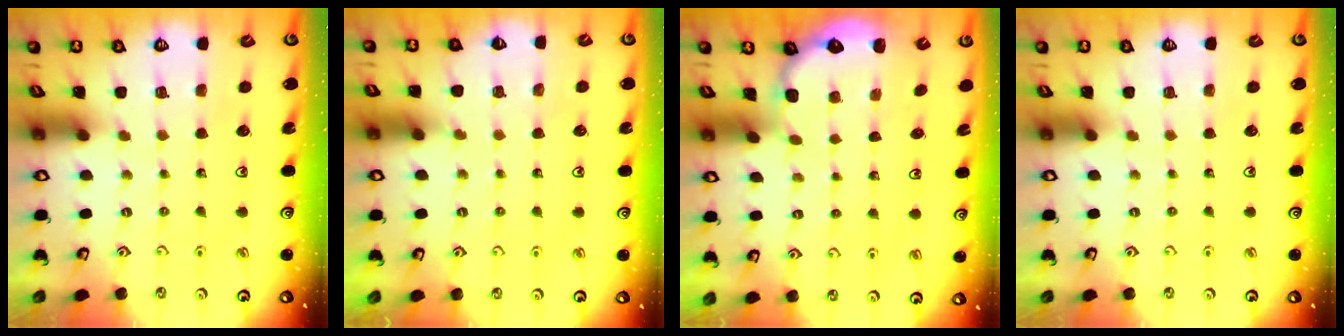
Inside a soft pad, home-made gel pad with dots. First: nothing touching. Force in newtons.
{"total": 3.8, "press": 3.7, "slide": 0.5}
{"total": 2.2, "press": 1.1, "slide": 1.9}
{"total": 0.0}